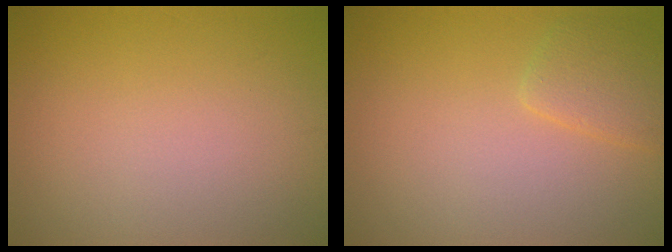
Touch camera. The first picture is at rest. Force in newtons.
{"total": 2.1, "press": 2.1, "slide": 0.2}